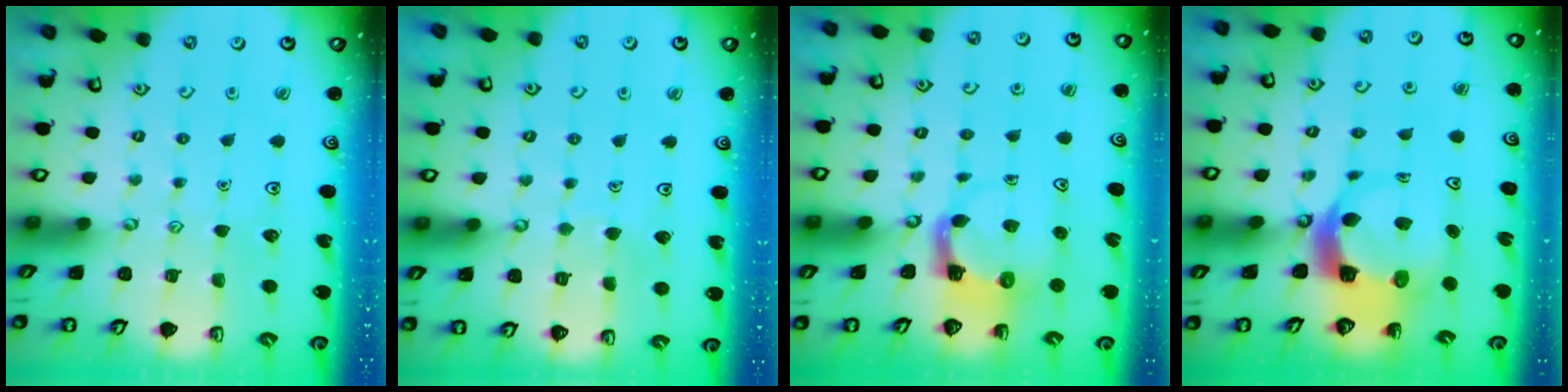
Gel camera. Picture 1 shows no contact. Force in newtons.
{"total": 2.4, "press": 2.4, "slide": 0.2}
{"total": 3.8, "press": 3.7, "slide": 0.7}
{"total": 7.2, "press": 7.2, "slide": 1.0}